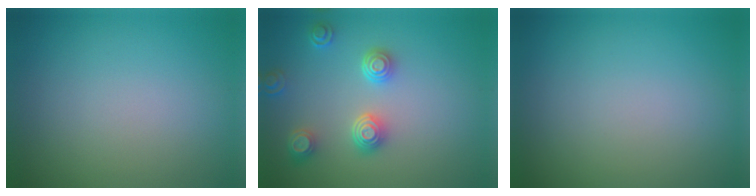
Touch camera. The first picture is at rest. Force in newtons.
{"total": 3.9, "press": 3.2, "slide": 2.3}
{"total": 0.0}